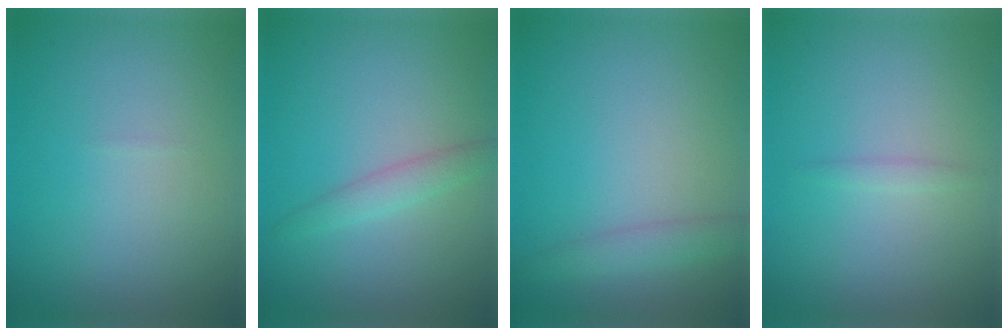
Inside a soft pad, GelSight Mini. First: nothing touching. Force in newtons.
{"total": 1.7, "press": 1.7, "slide": 0.1}
{"total": 1.7, "press": 1.7, "slide": 0.1}
{"total": 0.7, "press": 0.7, "slide": 0.1}